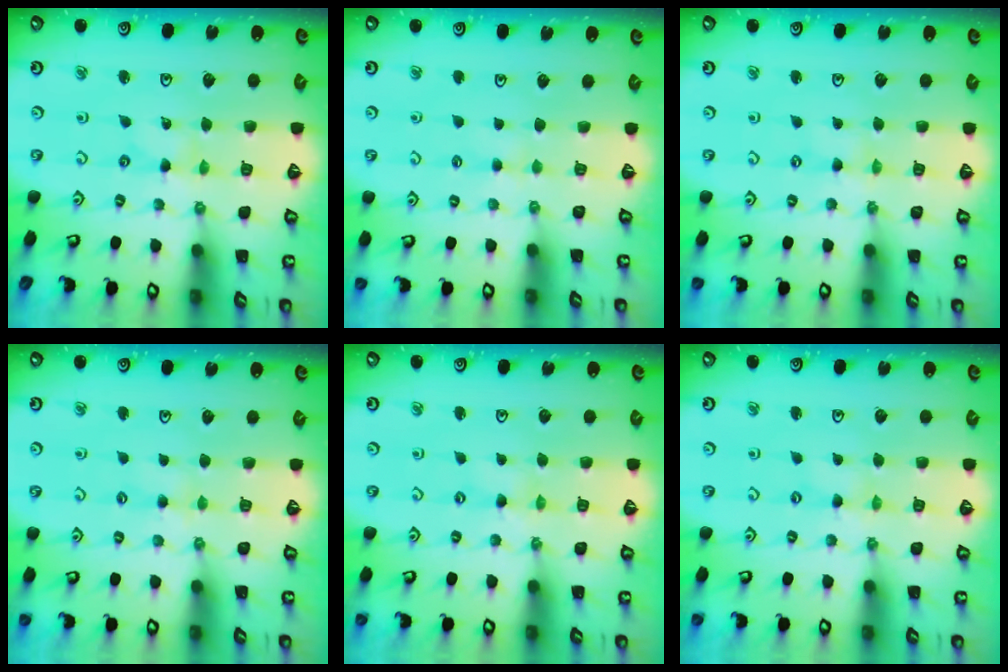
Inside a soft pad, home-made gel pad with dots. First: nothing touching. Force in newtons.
{"total": 1.9, "press": 1.9, "slide": 0.4}
{"total": 0.0}
{"total": 2.6, "press": 2.6, "slide": 0.4}
{"total": 1.3, "press": 1.2, "slide": 0.2}
{"total": 0.0}